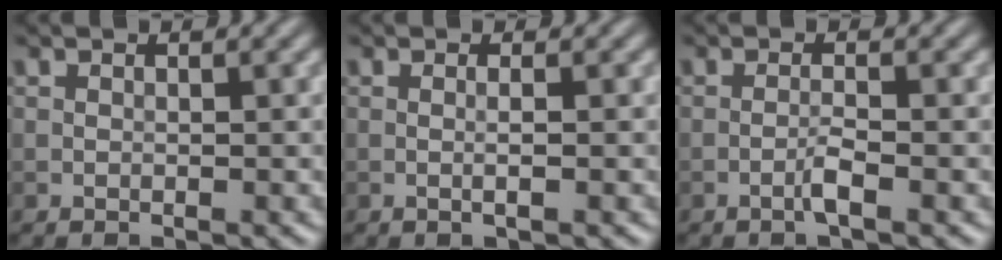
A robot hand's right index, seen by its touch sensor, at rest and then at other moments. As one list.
[{"total": 1.1, "force": [0.0, 0.2, 1.0], "torque": [-0.015, 0.000, -0.003]}, {"total": 1.4, "force": [-0.8, 0.0, 1.2], "torque": [-0.023, 0.005, -0.017]}]